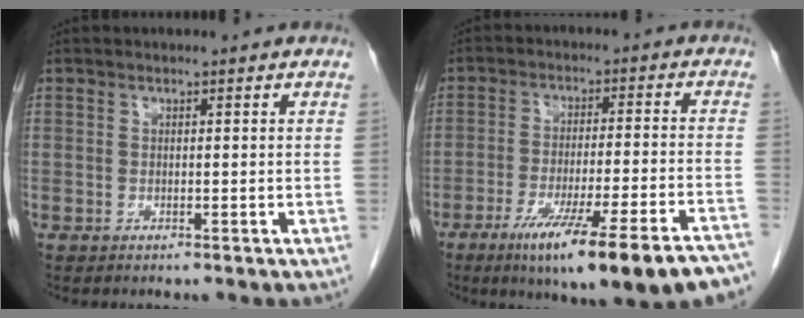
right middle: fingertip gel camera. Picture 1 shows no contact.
{"total": 20.5, "force": [-14.9, 1.2, 14.1], "torque": [-0.154, -0.015, -0.223]}